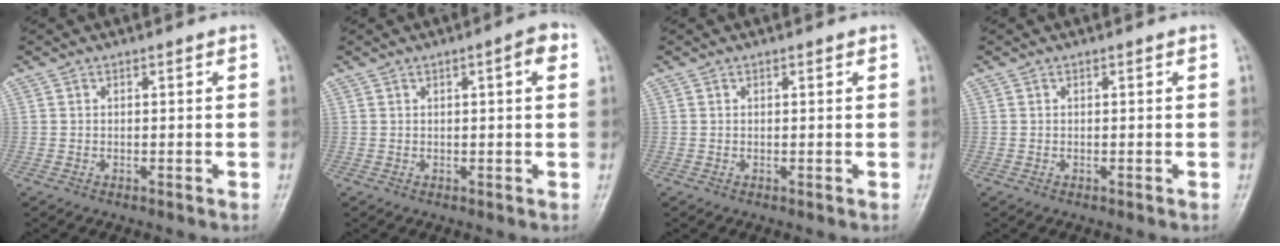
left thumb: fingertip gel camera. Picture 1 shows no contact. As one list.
[{"total": 3.5, "force": [1.2, 0.7, 3.2], "torque": [-0.042, 0.004, 0.015]}, {"total": 0.5, "force": [0.4, 0.2, 0.3], "torque": [-0.006, -0.002, 0.004]}, {"total": 0.0}]